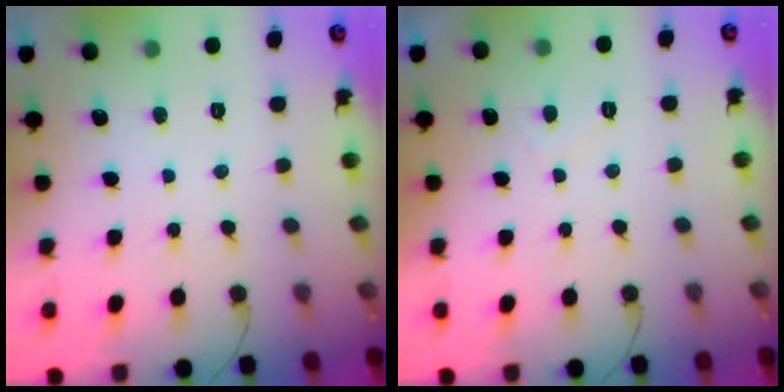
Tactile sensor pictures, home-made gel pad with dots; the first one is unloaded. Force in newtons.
{"total": 1.1, "press": 0.8, "slide": 0.7}